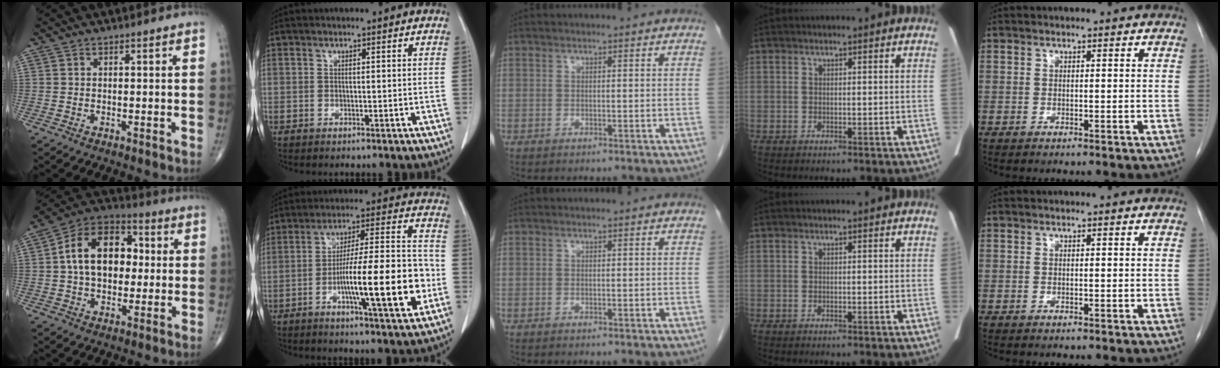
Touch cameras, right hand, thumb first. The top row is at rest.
{"thumb": {"total": 16.0, "force": [1.5, 10.8, 11.7], "torque": [-0.162, 0.027, 0.015]}, "index": {"total": 16.9, "force": [-4.8, 1.7, 16.1], "torque": [-0.262, 0.007, -0.072]}}